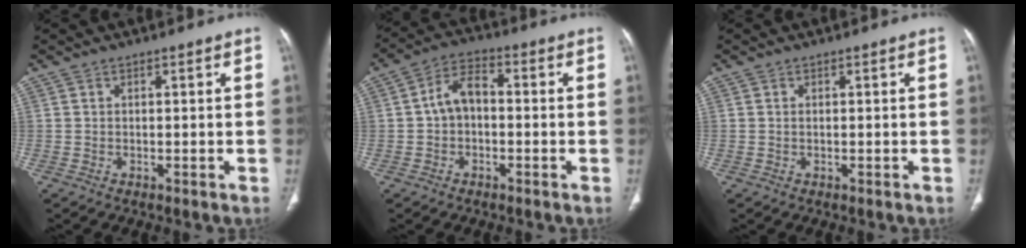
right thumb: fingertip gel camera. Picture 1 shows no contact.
{"total": 6.5, "force": [-0.4, 4.4, 4.8], "torque": [-0.076, 0.025, -0.019]}
{"total": 0.0}